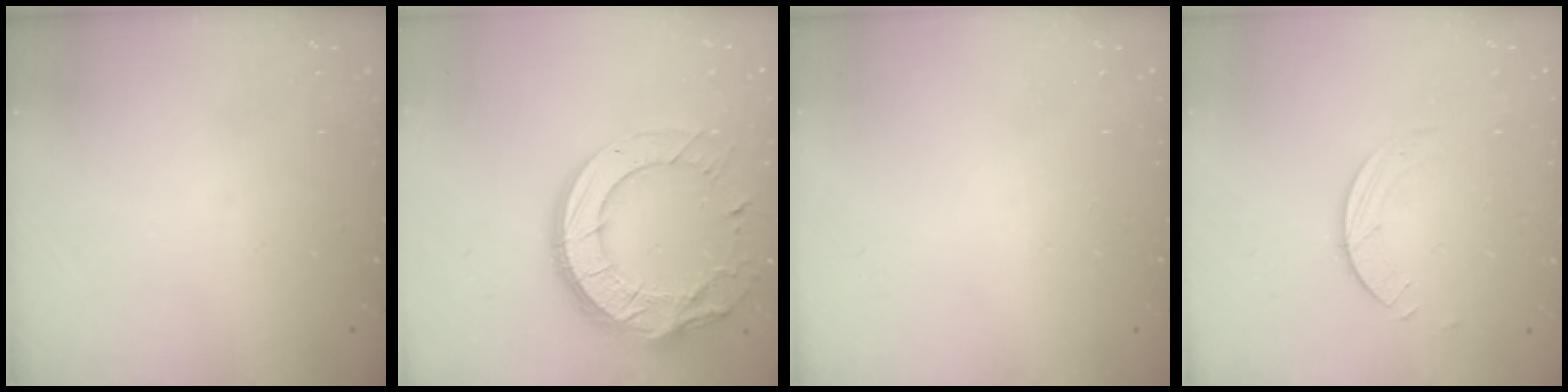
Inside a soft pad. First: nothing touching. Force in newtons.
{"total": 20.2, "press": 20.1, "slide": 1.7}
{"total": 0.0}
{"total": 1.5, "press": 1.5, "slide": 0.1}